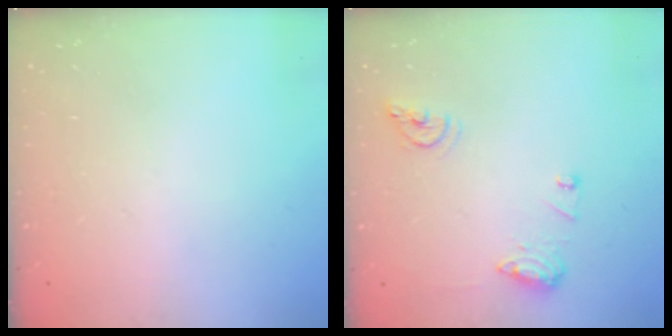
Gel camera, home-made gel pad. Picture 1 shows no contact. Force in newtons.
{"total": 10.4, "press": 10.4, "slide": 1.0}